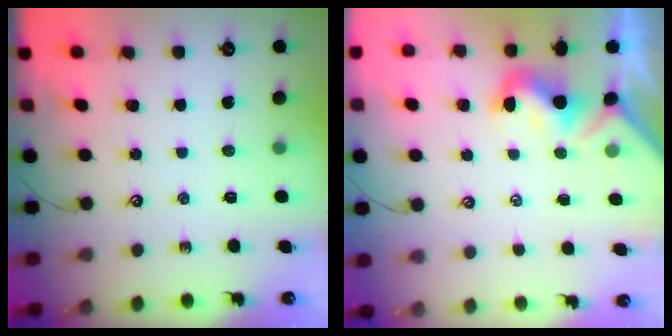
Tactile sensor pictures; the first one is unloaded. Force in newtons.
{"total": 1.0, "press": 0.7, "slide": 0.6}